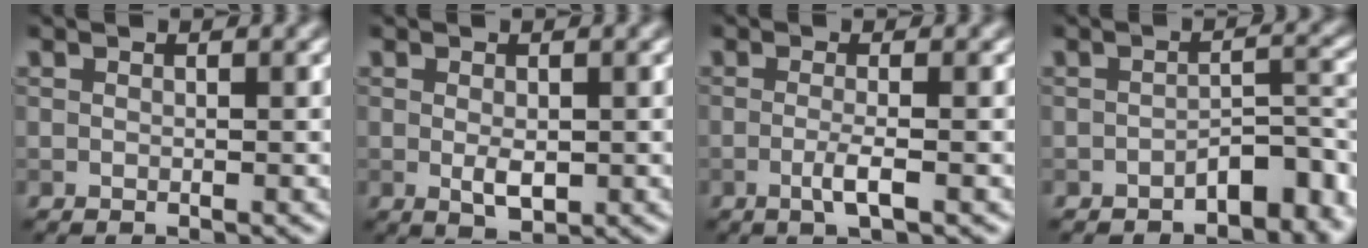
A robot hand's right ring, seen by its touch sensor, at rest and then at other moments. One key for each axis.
{"total": 2.0, "fx": -0.1, "fy": 1.0, "fz": 1.7, "tx": -0.033, "ty": -0.006, "tz": 0.002}
{"total": 2.1, "fx": -0.6, "fy": 0.4, "fz": 2.0, "tx": -0.038, "ty": -0.002, "tz": -0.017}
{"total": 4.3, "fx": -2.8, "fy": 1.7, "fz": 2.7, "tx": -0.028, "ty": 0.009, "tz": -0.044}